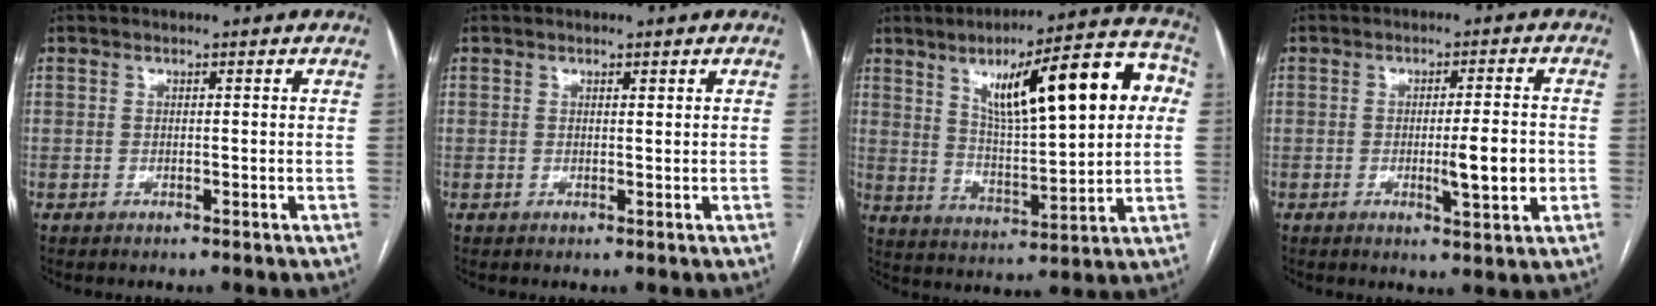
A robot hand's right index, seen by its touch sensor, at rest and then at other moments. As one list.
[{"total": 0.5, "force": [0.4, 0.1, 0.4], "torque": [-0.007, -0.002, 0.006]}, {"total": 19.4, "force": [5.8, 4.1, 18.0], "torque": [-0.257, 0.033, 0.091]}, {"total": 6.1, "force": [-1.1, 0.5, 5.9], "torque": [-0.089, -0.006, -0.014]}]